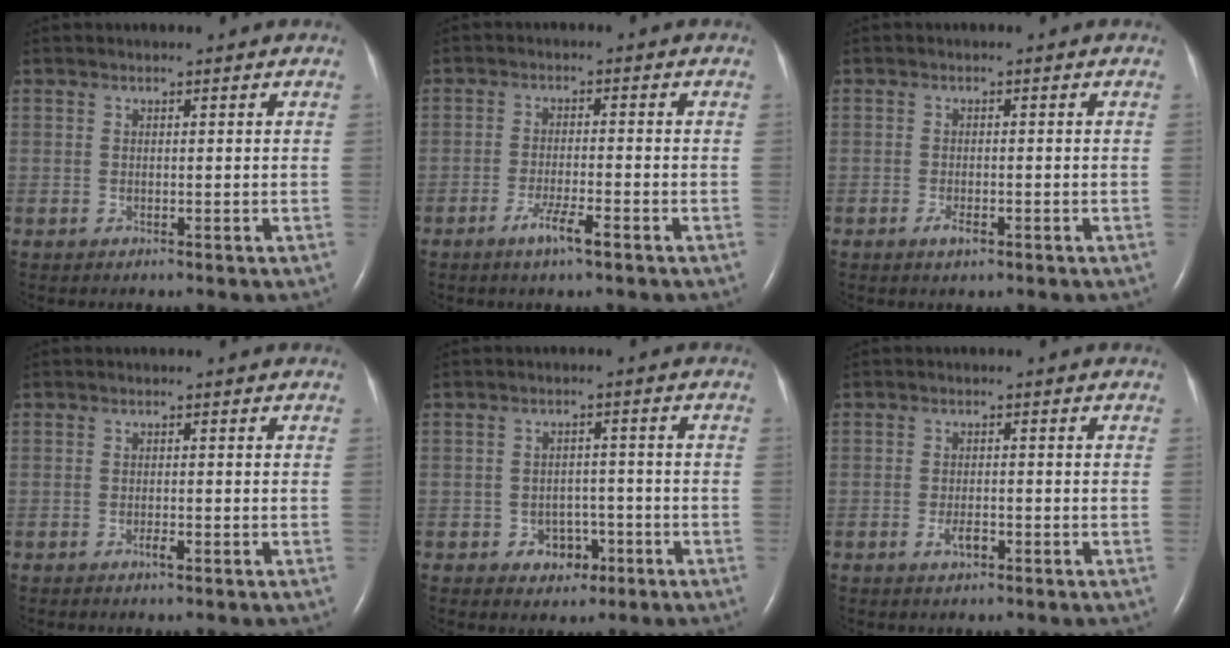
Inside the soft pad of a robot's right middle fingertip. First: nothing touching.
{"total": 4.1, "force": [-2.5, 0.2, 3.2], "torque": [-0.064, -0.005, -0.047]}
{"total": 1.8, "force": [-1.1, 0.6, 1.4], "torque": [-0.027, -0.001, -0.017]}
{"total": 1.2, "force": [-0.7, 0.2, 0.9], "torque": [-0.020, -0.001, -0.011]}
{"total": 4.2, "force": [-2.0, 3.2, 1.8], "torque": [-0.021, 0.013, -0.022]}
{"total": 2.3, "force": [-1.2, 0.9, 1.8], "torque": [-0.037, 0.001, -0.021]}